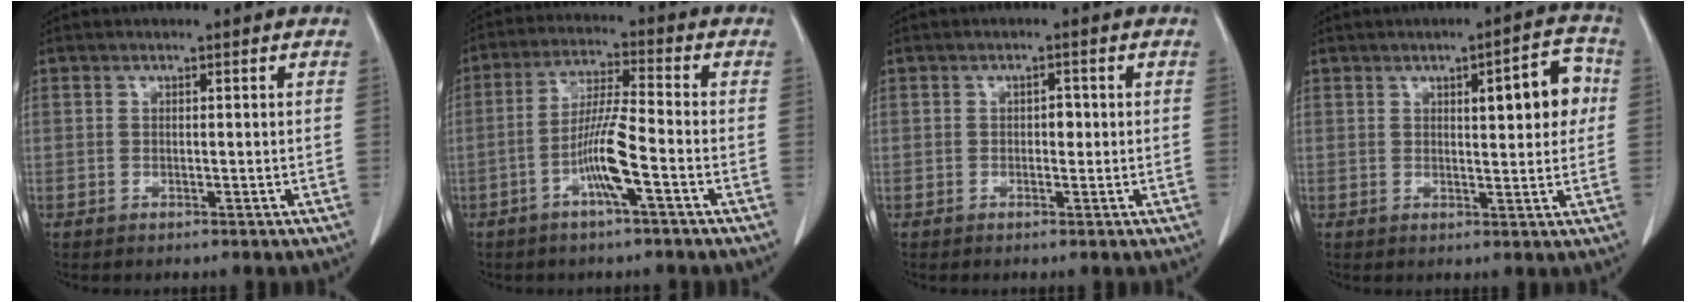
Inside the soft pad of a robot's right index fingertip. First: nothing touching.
{"total": 7.7, "force": [-3.0, 0.0, 7.1], "torque": [-0.143, 0.002, -0.059]}
{"total": 1.4, "force": [0.0, 0.9, 1.1], "torque": [-0.012, 0.004, -0.001]}
{"total": 7.4, "force": [1.7, 2.0, 6.9], "torque": [-0.085, 0.016, 0.021]}